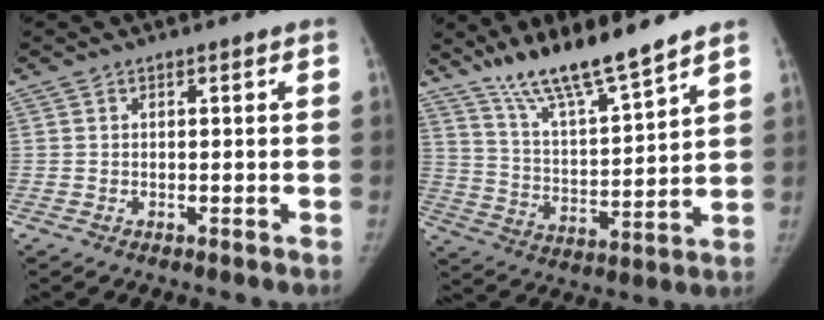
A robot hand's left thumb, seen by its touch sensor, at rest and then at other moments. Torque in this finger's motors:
{"motor_torque": [1.97, 0.23, 1.06, -1.71, 0.40]}